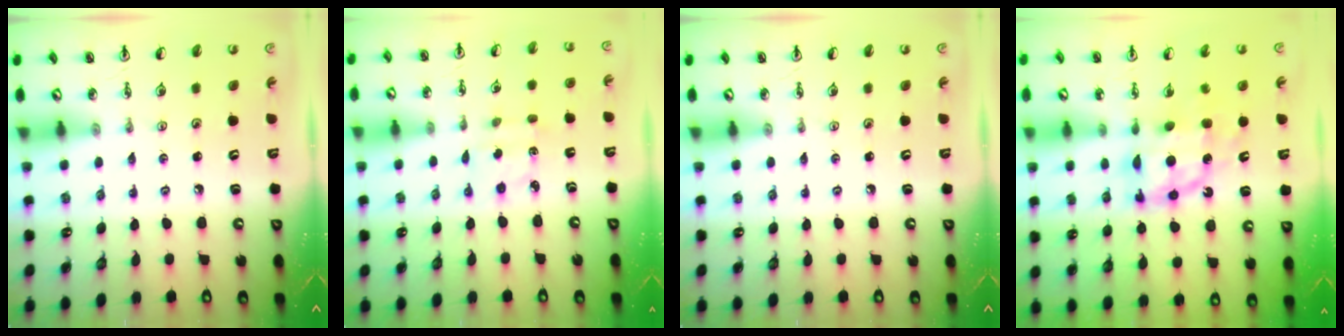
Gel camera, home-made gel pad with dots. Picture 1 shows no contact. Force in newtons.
{"total": 2.2, "press": 2.2, "slide": 0.4}
{"total": 0.0}
{"total": 11.3, "press": 11.3, "slide": 1.4}